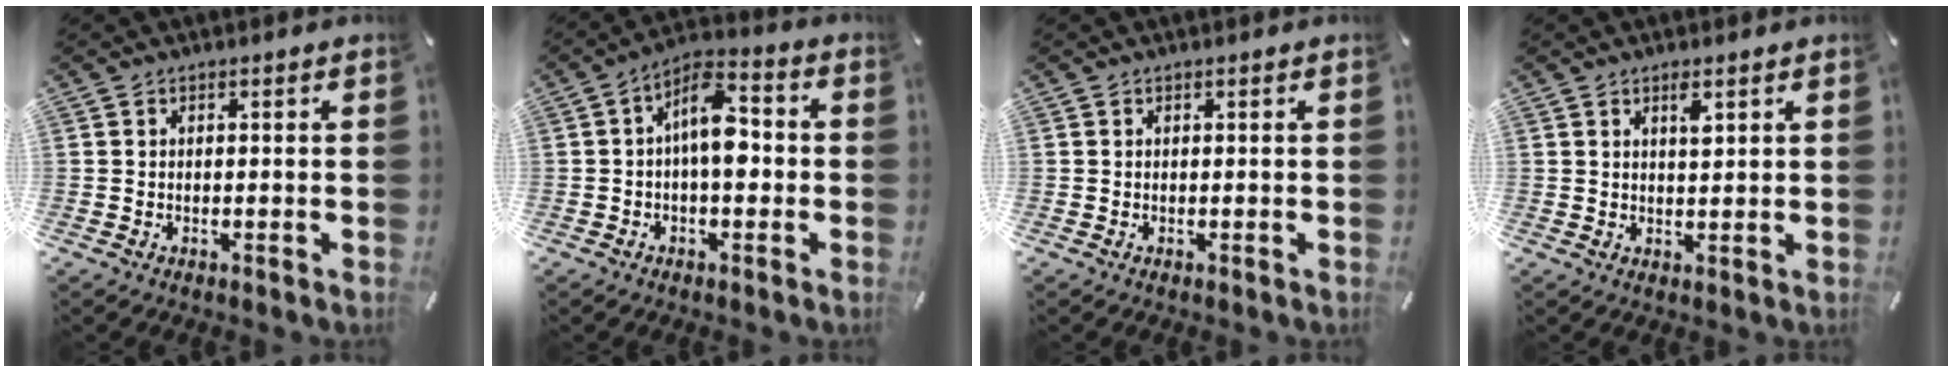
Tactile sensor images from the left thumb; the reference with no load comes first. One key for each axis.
{"total": 10.0, "fx": -0.6, "fy": 5.2, "fz": 8.5, "tx": -0.139, "ty": 0.009, "tz": -0.009}
{"total": 0.0}
{"total": 2.8, "fx": 1.5, "fy": 0.9, "fz": 2.1, "tx": -0.029, "ty": -0.004, "tz": 0.022}